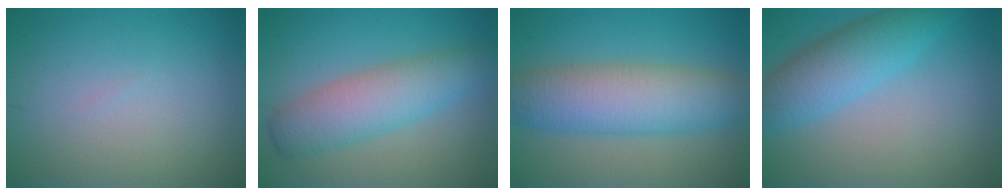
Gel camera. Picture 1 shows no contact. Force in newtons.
{"total": 5.8, "press": 5.8, "slide": 0.2}
{"total": 8.4, "press": 8.3, "slide": 0.2}
{"total": 5.6, "press": 5.6, "slide": 0.1}